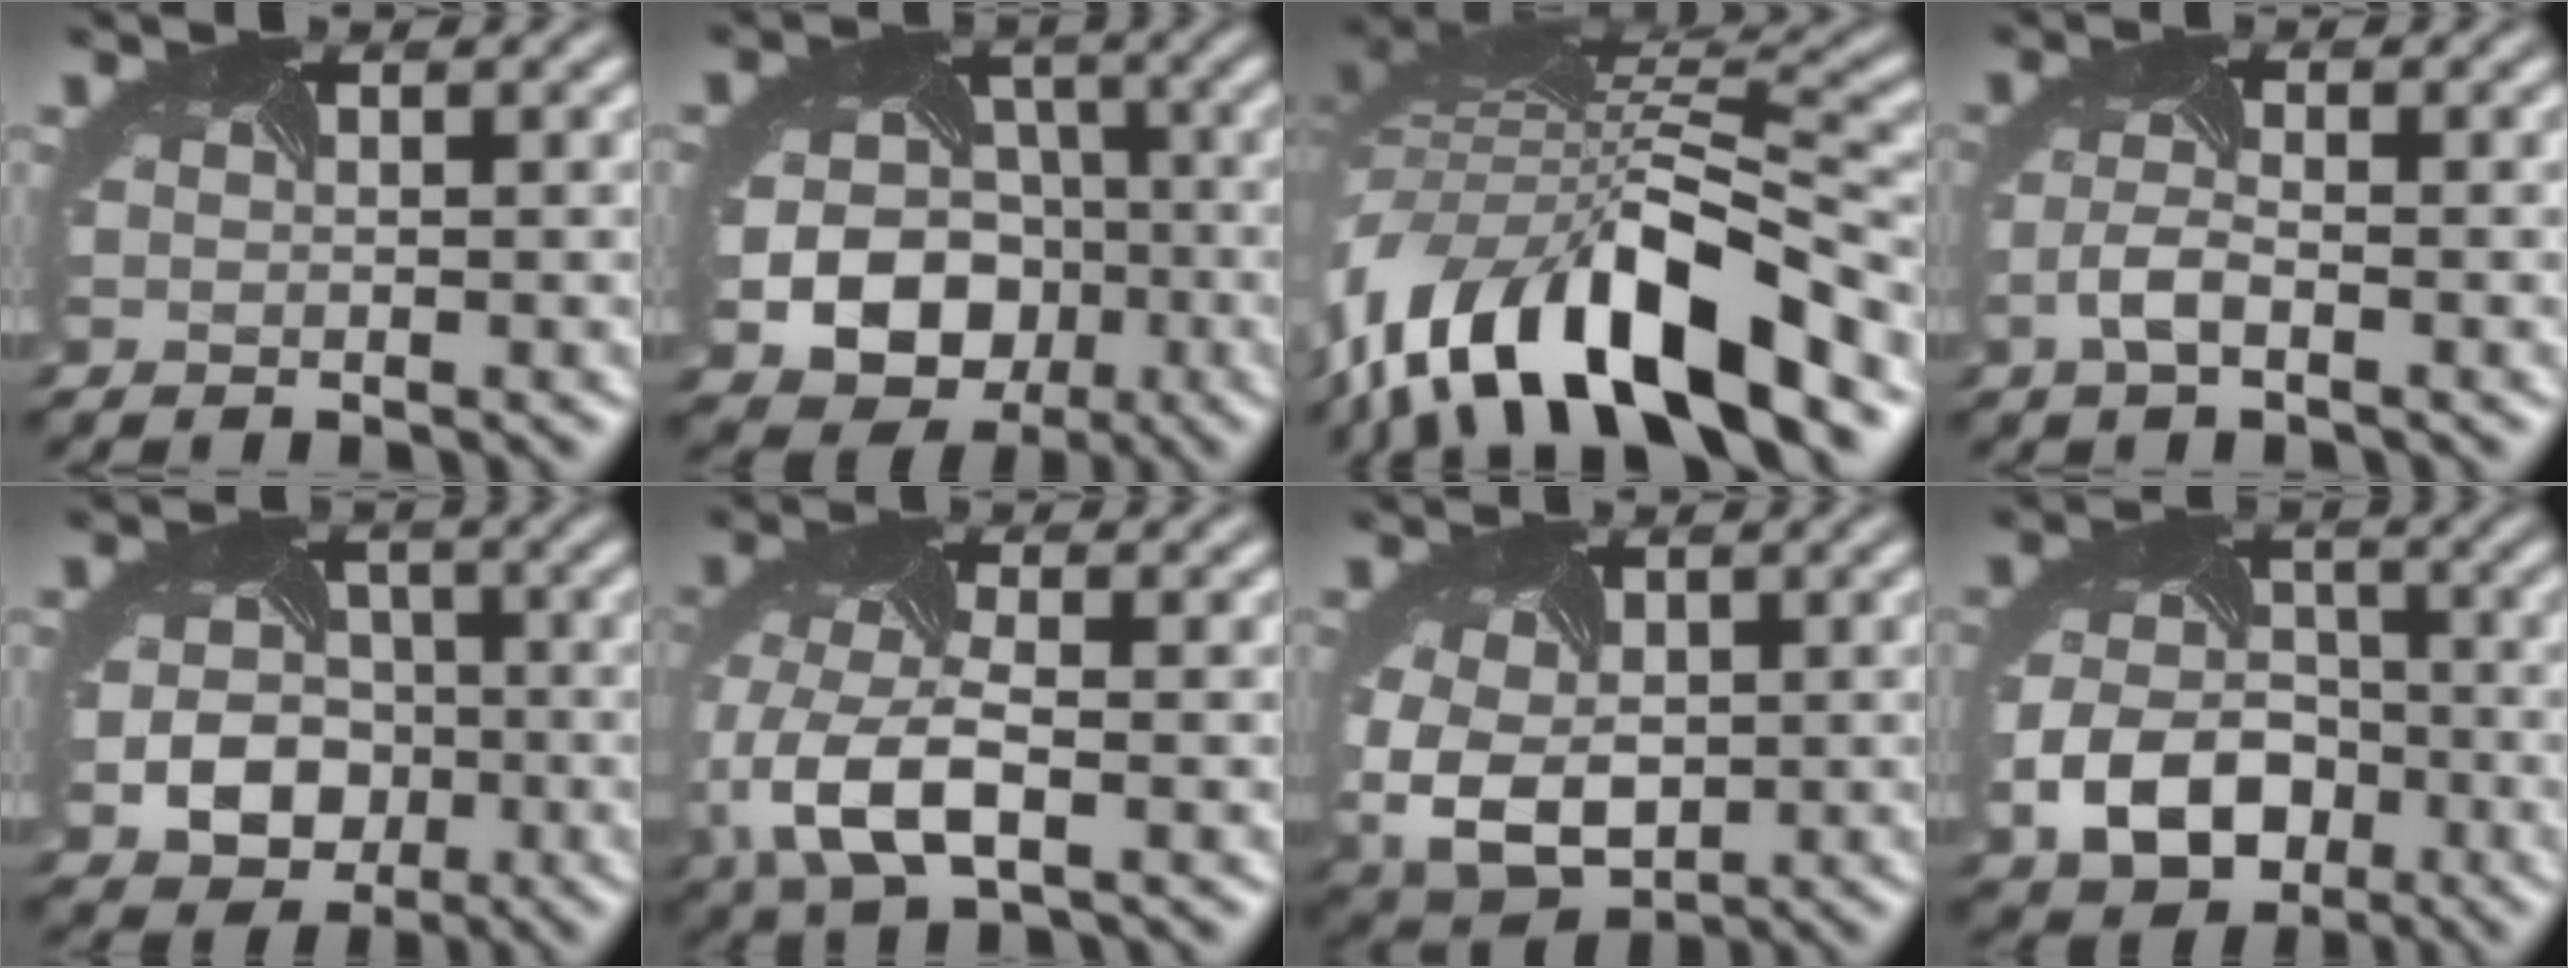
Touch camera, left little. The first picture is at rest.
{"total": 11.2, "force": [-3.6, 9.4, 4.8], "torque": [-0.072, -0.035, -0.066]}
{"total": 13.8, "force": [-6.8, 5.3, 10.8], "torque": [-0.194, 0.014, -0.114]}
{"total": 2.3, "force": [-1.3, 0.8, 1.8], "torque": [-0.051, -0.004, -0.028]}
{"total": 5.9, "force": [-1.8, 4.8, 3.0], "torque": [-0.059, -0.018, -0.025]}
{"total": 6.4, "force": [-2.0, 3.2, 5.2], "torque": [-0.129, -0.010, -0.039]}
{"total": 7.3, "force": [-1.3, 5.3, 4.9], "torque": [-0.129, -0.035, -0.002]}
{"total": 6.6, "force": [-2.7, 4.7, 3.7], "torque": [-0.080, -0.018, -0.041]}